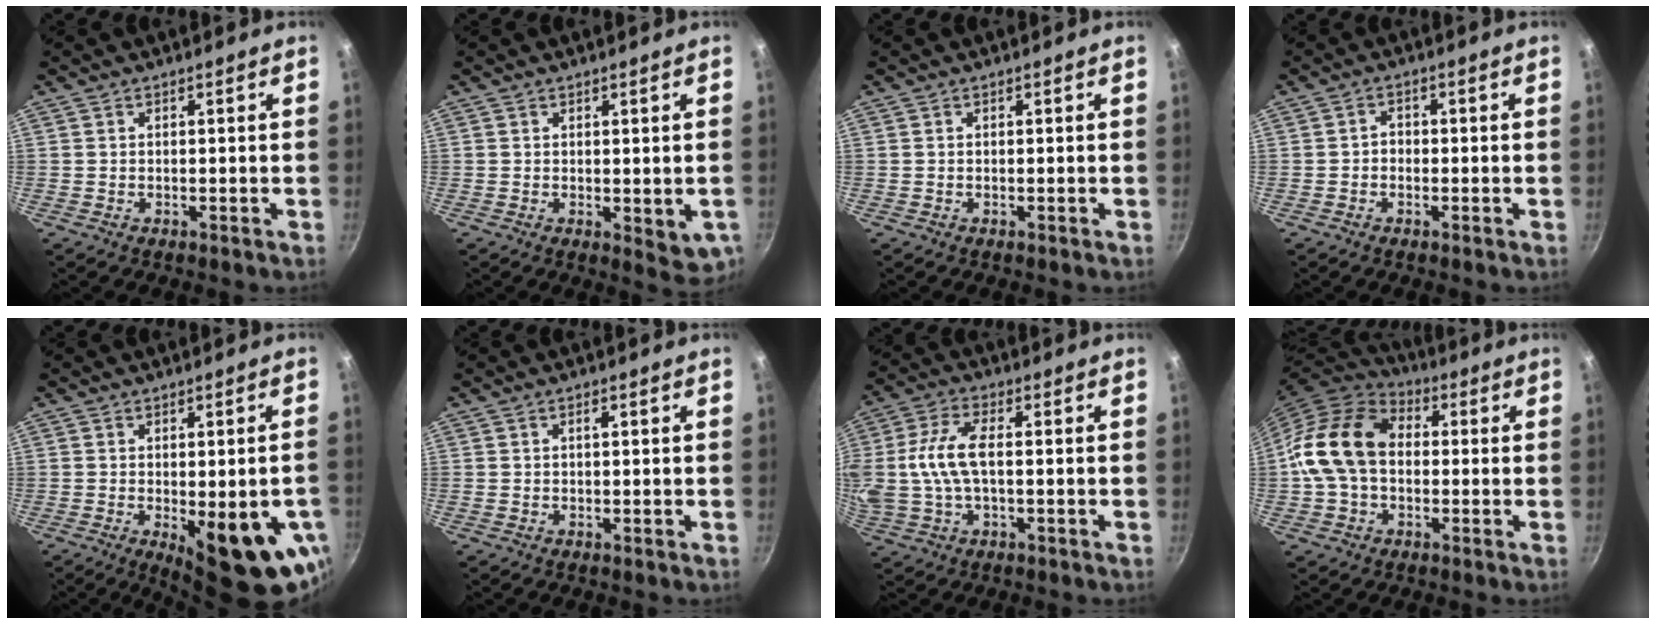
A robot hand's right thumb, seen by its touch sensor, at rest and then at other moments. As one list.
[{"total": 5.0, "force": [0.0, 2.4, 4.4], "torque": [-0.047, -0.006, 0.006]}, {"total": 0.0}, {"total": 1.7, "force": [-0.5, 1.4, 0.8], "torque": [-0.006, 0.009, -0.011]}, {"total": 15.7, "force": [-4.4, 5.8, 13.9], "torque": [-0.146, -0.010, -0.042]}, {"total": 1.0, "force": [0.2, 0.4, 0.8], "torque": [-0.012, 0.004, 0.003]}, {"total": 11.4, "force": [0.3, 5.7, 9.9], "torque": [-0.211, 0.013, -0.003]}, {"total": 15.5, "force": [0.1, 11.4, 10.5], "torque": [-0.171, 0.034, -0.013]}]